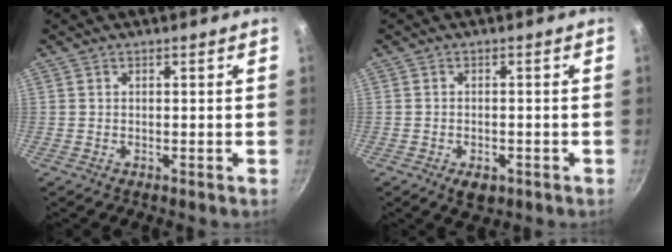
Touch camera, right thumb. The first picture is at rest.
{"total": 4.1, "force": [-1.9, 2.5, 2.6], "torque": [-0.035, 0.009, -0.021]}